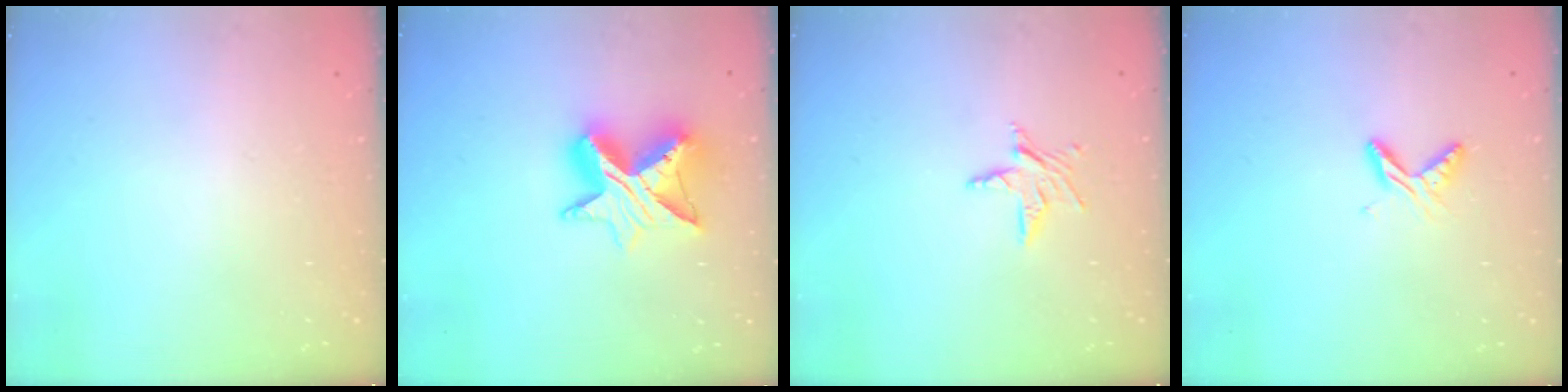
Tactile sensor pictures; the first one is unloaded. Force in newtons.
{"total": 11.4, "press": 11.4, "slide": 0.8}
{"total": 5.7, "press": 5.7, "slide": 0.1}
{"total": 6.1, "press": 6.1, "slide": 0.7}